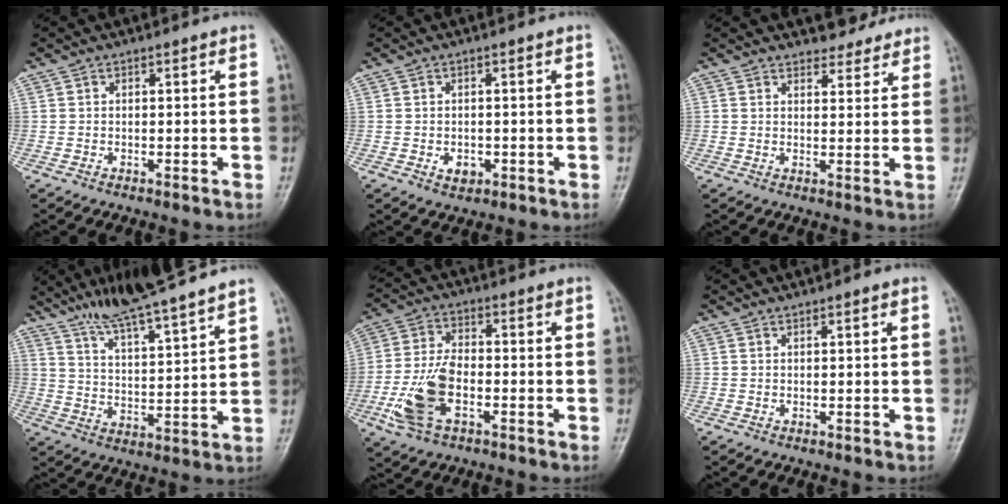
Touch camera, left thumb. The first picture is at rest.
{"total": 2.6, "force": [-0.8, 2.0, 1.5], "torque": [-0.015, 0.001, -0.006]}
{"total": 4.9, "force": [4.6, 1.9, 0.4], "torque": [0.022, -0.032, 0.052]}
{"total": 14.9, "force": [12.0, 1.1, 8.7], "torque": [-0.130, -0.053, 0.208]}
{"total": 10.7, "force": [-3.4, 5.7, 8.4], "torque": [-0.178, 0.013, -0.065]}
{"total": 0.8, "force": [0.4, 0.1, 0.6], "torque": [-0.010, 0.004, 0.006]}